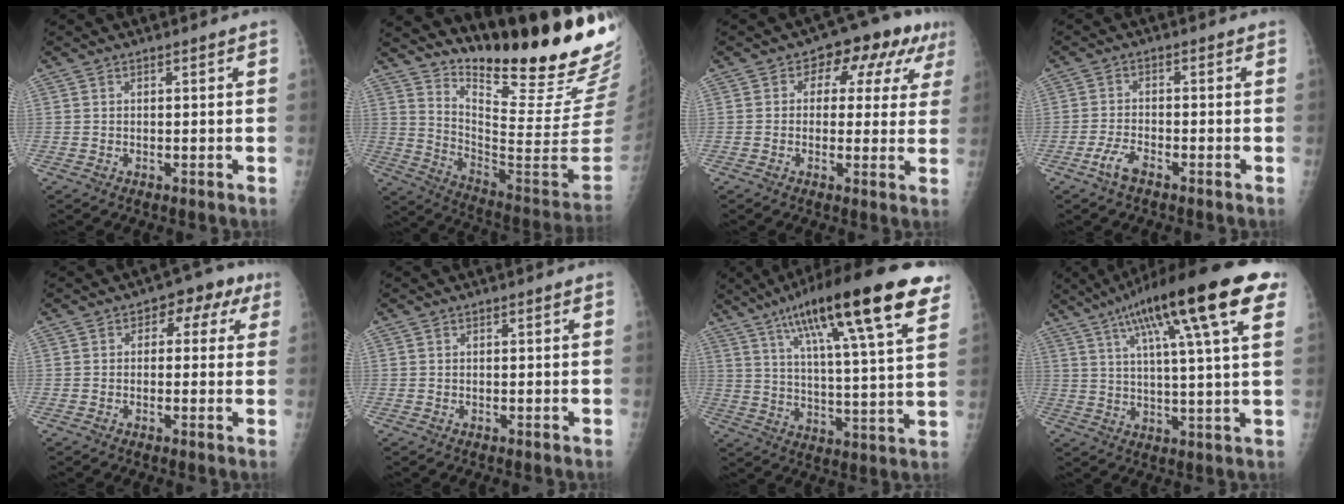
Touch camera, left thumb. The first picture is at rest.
{"total": 27.8, "force": [22.2, 3.5, 16.4], "torque": [-0.221, -0.181, 0.322]}
{"total": 10.4, "force": [3.8, 6.5, 7.2], "torque": [-0.035, 0.016, 0.041]}
{"total": 3.6, "force": [-2.3, 1.3, 2.4], "torque": [-0.054, 0.012, -0.046]}
{"total": 6.0, "force": [1.9, 4.2, 3.8], "torque": [0.002, 0.013, 0.008]}
{"total": 0.0}
{"total": 24.8, "force": [14.0, 4.4, 20.0], "torque": [-0.305, -0.021, 0.215]}
{"total": 21.7, "force": [10.7, 3.8, 18.5], "torque": [-0.286, 0.005, 0.159]}